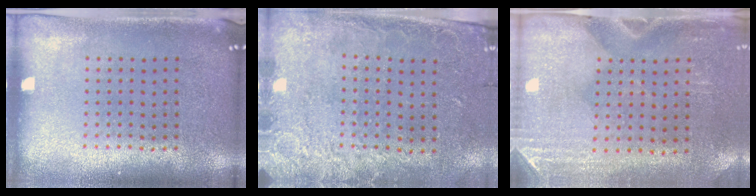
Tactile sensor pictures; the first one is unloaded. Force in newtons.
{"total": 2.6, "press": 1.9, "slide": 1.8}
{"total": 2.9, "press": 2.5, "slide": 1.4}